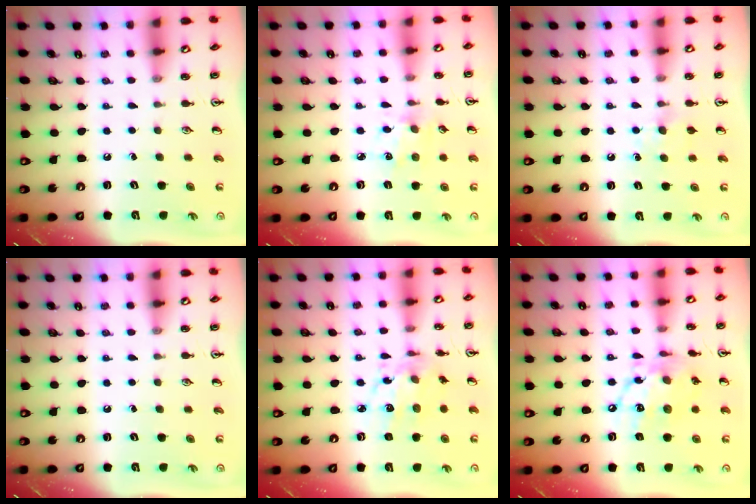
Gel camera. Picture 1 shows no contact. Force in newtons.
{"total": 2.8, "press": 2.8, "slide": 0.5}
{"total": 5.6, "press": 5.6, "slide": 0.7}
{"total": 0.0}
{"total": 9.4, "press": 9.4, "slide": 0.6}
{"total": 14.6, "press": 14.5, "slide": 0.9}